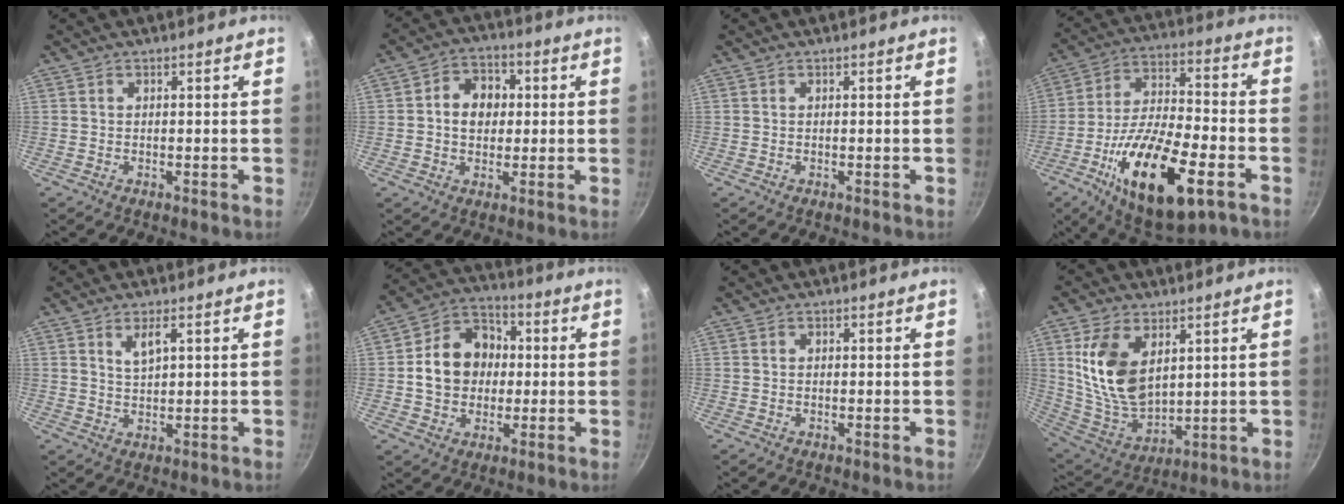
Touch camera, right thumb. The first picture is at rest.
{"total": 8.2, "force": [0.8, 6.6, 4.8], "torque": [-0.041, 0.011, 0.002]}
{"total": 0.0}
{"total": 23.9, "force": [-9.9, 9.4, 19.6], "torque": [-0.323, 0.023, -0.164]}
{"total": 3.7, "force": [1.7, 1.5, 2.9], "torque": [-0.049, -0.006, 0.036]}
{"total": 13.6, "force": [0.4, 11.3, 7.6], "torque": [-0.094, 0.027, -0.003]}
{"total": 0.7, "force": [0.1, 0.6, 0.3], "torque": [-0.004, 0.004, 0.002]}
{"total": 15.3, "force": [4.7, 9.3, 11.3], "torque": [-0.196, -0.040, 0.106]}